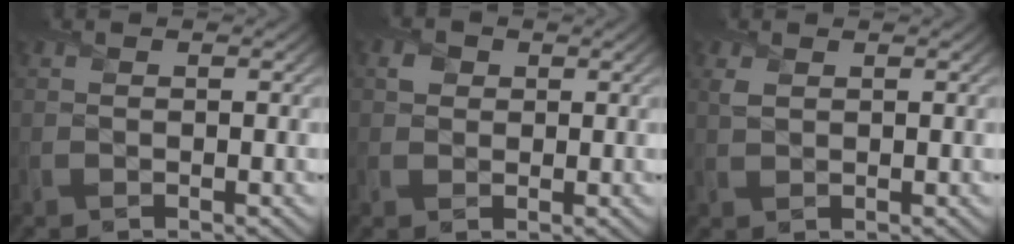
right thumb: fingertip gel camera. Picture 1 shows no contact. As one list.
[{"total": 1.6, "force": [0.5, 1.5, 0.4], "torque": [-0.006, 0.000, 0.006]}, {"total": 1.3, "force": [0.8, 0.7, 0.8], "torque": [-0.024, 0.003, 0.017]}]